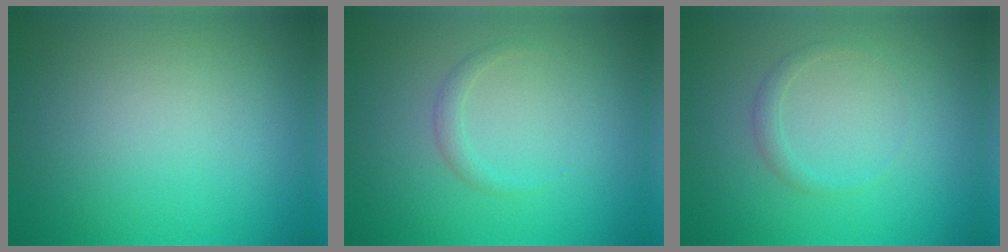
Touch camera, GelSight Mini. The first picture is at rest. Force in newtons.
{"total": 0.5, "press": 0.5, "slide": 0.1}
{"total": 1.0, "press": 1.0, "slide": 0.1}